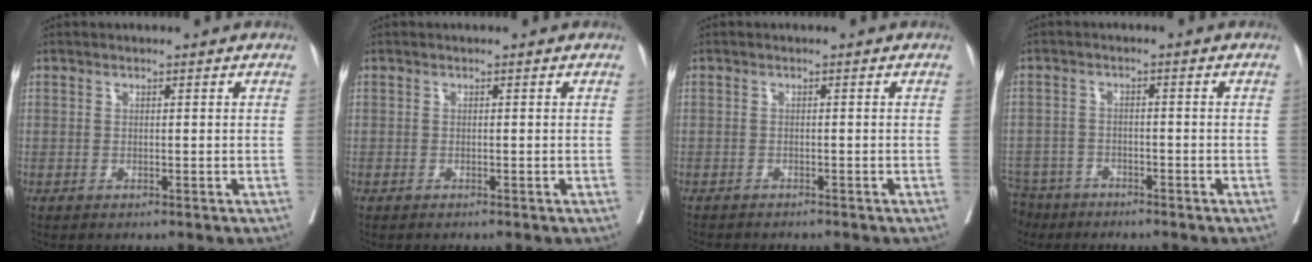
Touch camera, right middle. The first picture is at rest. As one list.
[{"total": 0.5, "force": [-0.5, 0.1, 0.2], "torque": [-0.005, -0.001, -0.009]}, {"total": 5.3, "force": [-4.8, 1.2, 2.0], "torque": [-0.026, -0.007, -0.066]}, {"total": 9.0, "force": [-7.2, 5.2, 1.8], "torque": [-0.059, -0.006, -0.121]}]